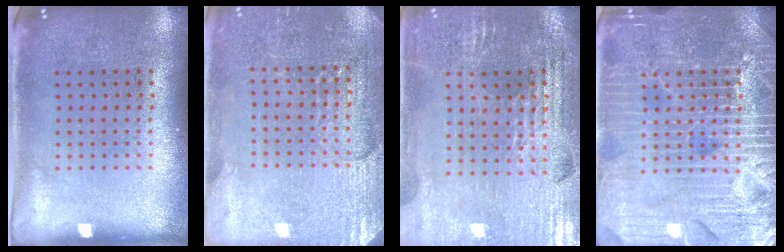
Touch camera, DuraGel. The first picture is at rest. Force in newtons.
{"total": 2.9, "press": 2.8, "slide": 0.3}
{"total": 2.7, "press": 2.7, "slide": 0.5}
{"total": 7.2, "press": 7.1, "slide": 1.0}